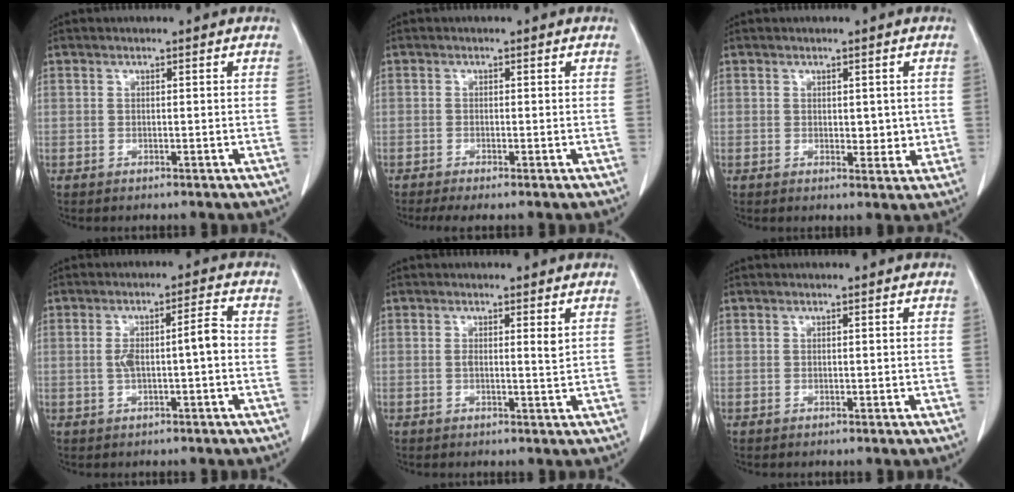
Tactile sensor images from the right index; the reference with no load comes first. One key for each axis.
{"total": 1.7, "fx": -1.1, "fy": 0.3, "fz": 1.3, "tx": -0.028, "ty": -0.005, "tz": -0.021}
{"total": 3.1, "fx": 0.4, "fy": 1.9, "fz": 2.4, "tx": -0.025, "ty": -0.007, "tz": 0.010}
{"total": 5.4, "fx": -0.4, "fy": 0.9, "fz": 5.3, "tx": -0.097, "ty": 0.020, "tz": -0.003}
{"total": 1.8, "fx": 0.6, "fy": 0.1, "fz": 1.7, "tx": -0.033, "ty": -0.002, "tz": 0.008}
{"total": 0.0}